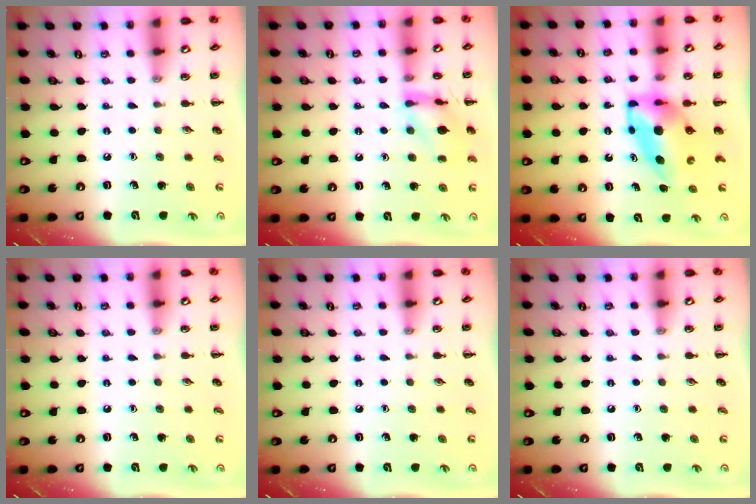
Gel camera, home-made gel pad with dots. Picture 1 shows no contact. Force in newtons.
{"total": 12.3, "press": 12.2, "slide": 0.9}
{"total": 7.1, "press": 6.9, "slide": 1.8}
{"total": 0.0}
{"total": 0.0}
{"total": 0.0}